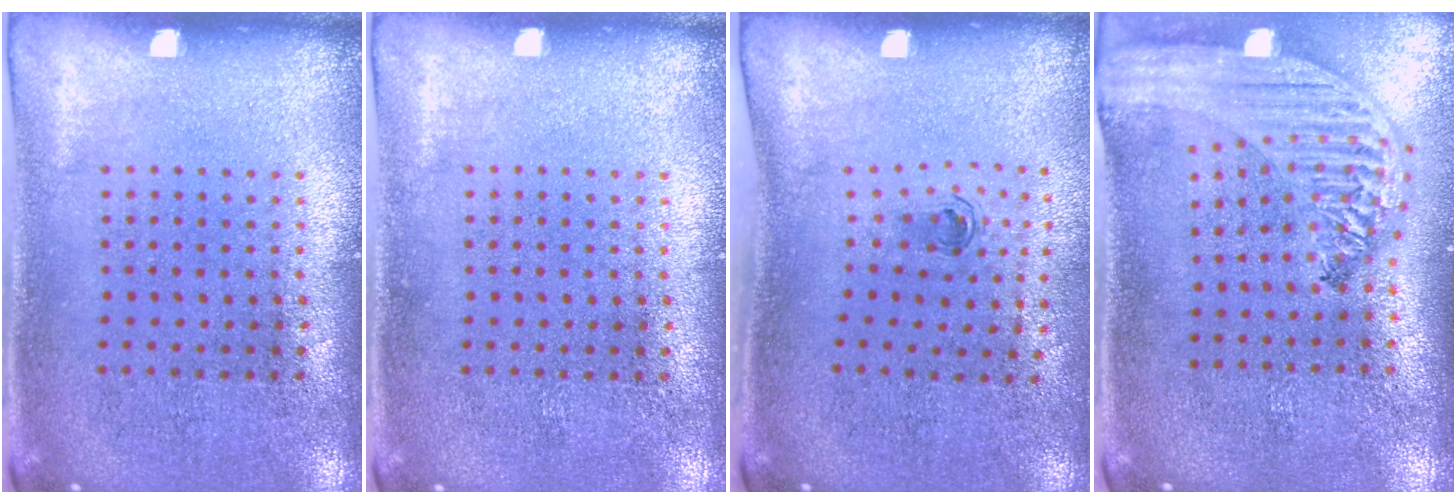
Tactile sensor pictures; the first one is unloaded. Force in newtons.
{"total": 0.0}
{"total": 0.6, "press": 0.3, "slide": 0.5}
{"total": 2.5, "press": 2.2, "slide": 1.4}